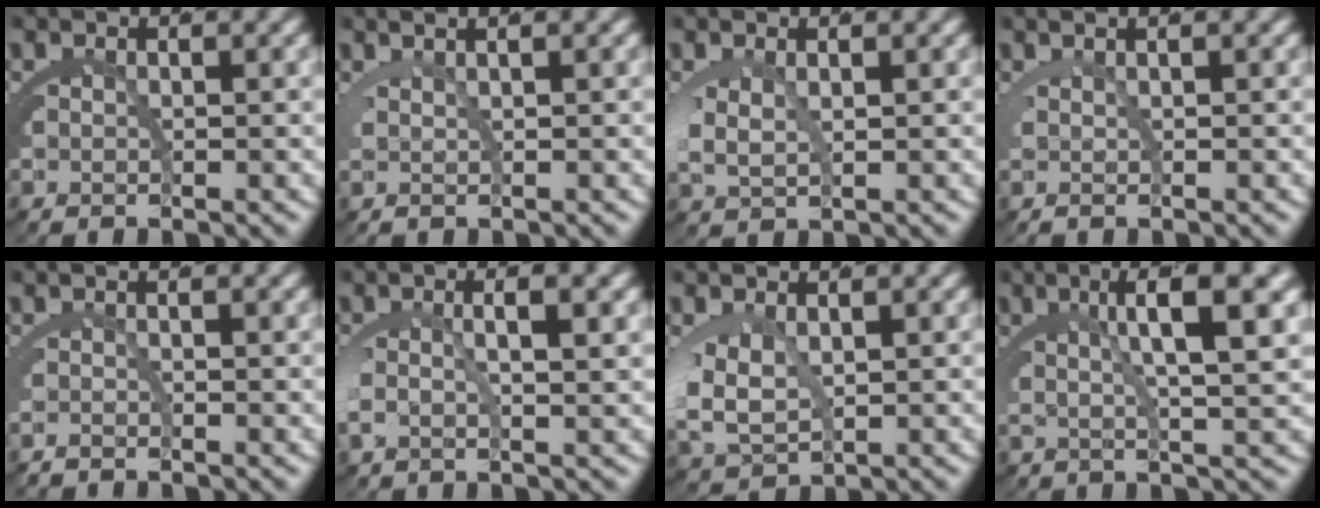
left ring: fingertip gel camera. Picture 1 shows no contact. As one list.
[{"total": 2.1, "force": [1.5, 0.4, 1.4], "torque": [-0.008, 0.021, 0.020]}, {"total": 2.4, "force": [1.0, 1.3, 1.7], "torque": [-0.058, -0.004, 0.027]}, {"total": 0.9, "force": [0.6, 0.1, 0.8], "torque": [-0.006, 0.016, 0.003]}, {"total": 0.7, "force": [-0.7, -0.1, 0.1], "torque": [0.002, 0.007, -0.016]}, {"total": 2.9, "force": [0.4, 0.9, 2.7], "torque": [-0.059, 0.006, 0.007]}, {"total": 4.6, "force": [0.7, 3.4, 3.0], "torque": [-0.094, -0.011, 0.028]}, {"total": 5.8, "force": [2.8, 0.6, 5.1], "torque": [-0.085, 0.019, 0.043]}]